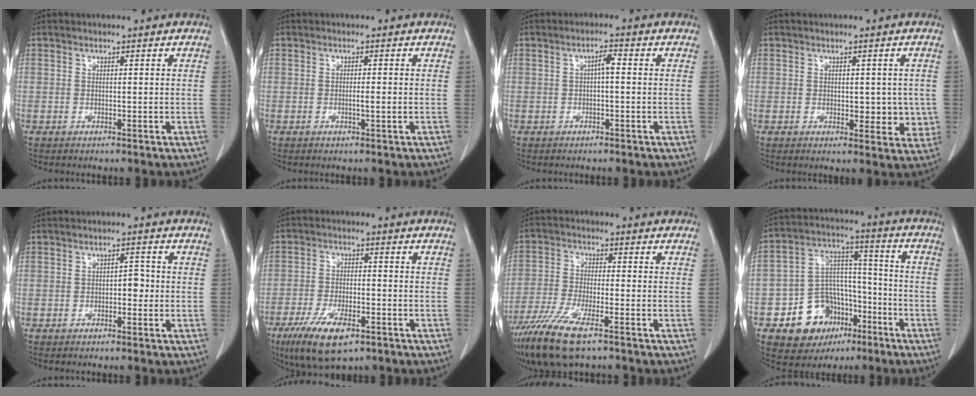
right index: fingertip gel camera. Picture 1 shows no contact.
{"total": 1.3, "force": [-0.2, 0.0, 1.2], "torque": [-0.021, -0.001, -0.004]}
{"total": 2.0, "force": [0.1, 0.4, 2.0], "torque": [-0.031, 0.005, 0.001]}
{"total": 4.7, "force": [0.0, 2.9, 3.7], "torque": [-0.024, -0.001, 0.005]}
{"total": 2.0, "force": [-0.4, 1.1, 1.6], "torque": [-0.016, 0.006, -0.006]}
{"total": 10.1, "force": [-5.9, 3.5, 7.4], "torque": [-0.137, -0.015, -0.099]}
{"total": 10.4, "force": [-6.9, 2.1, 7.5], "torque": [-0.149, -0.026, -0.125]}
{"total": 13.3, "force": [-6.7, 10.1, 5.5], "torque": [-0.089, 0.052, -0.097]}